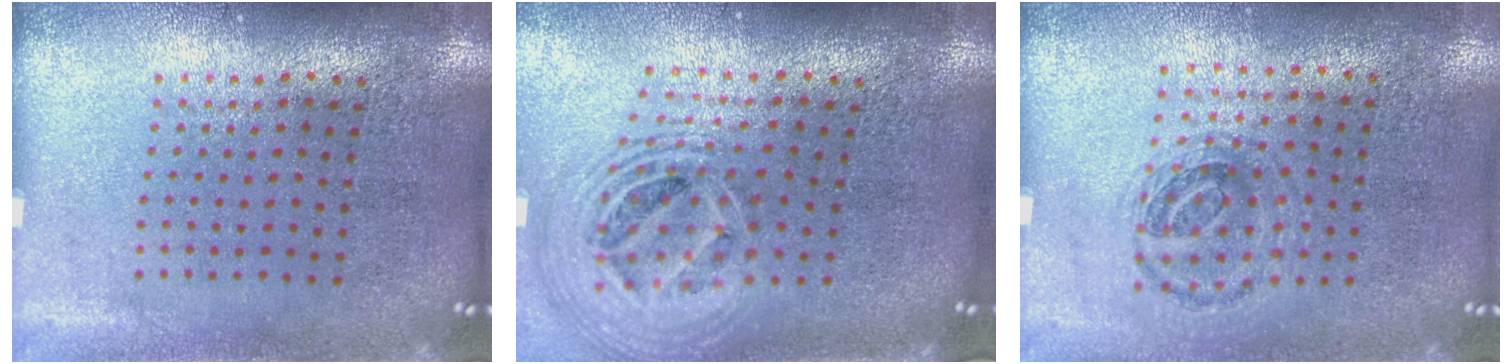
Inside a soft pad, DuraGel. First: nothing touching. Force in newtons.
{"total": 2.5, "press": 1.8, "slide": 1.7}
{"total": 0.9, "press": 0.9, "slide": 0.2}